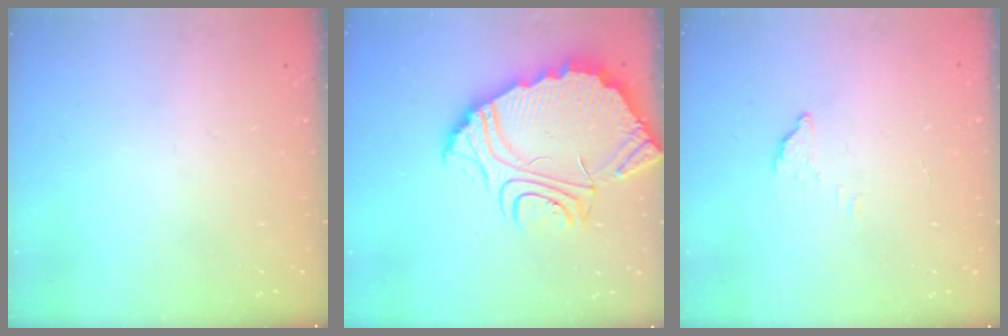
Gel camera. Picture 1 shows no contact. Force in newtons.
{"total": 18.6, "press": 18.5, "slide": 1.8}
{"total": 2.3, "press": 2.3, "slide": 0.1}